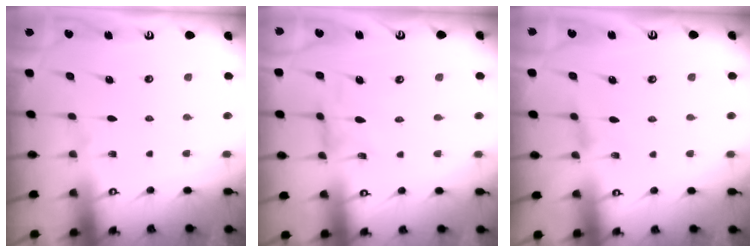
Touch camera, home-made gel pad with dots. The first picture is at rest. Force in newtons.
{"total": 0.7, "press": 0.7, "slide": 0.3}
{"total": 1.4, "press": 1.4, "slide": 0.4}